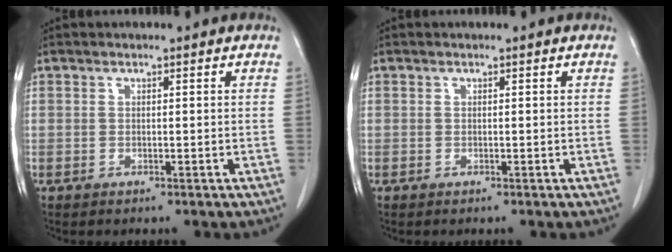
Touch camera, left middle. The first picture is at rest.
{"total": 0.0}